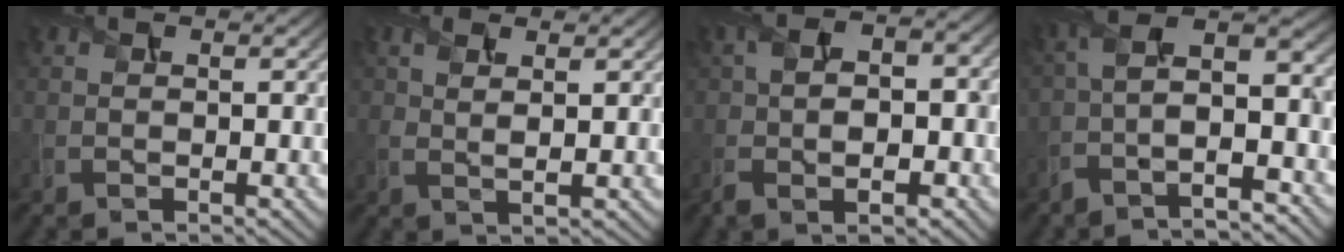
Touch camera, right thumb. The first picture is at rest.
{"total": 2.3, "force": [1.2, 0.8, 1.8], "torque": [-0.044, -0.002, 0.026]}
{"total": 7.7, "force": [-1.8, 4.1, 6.3], "torque": [-0.130, -0.014, -0.029]}
{"total": 10.5, "force": [-3.7, 3.7, 9.1], "torque": [-0.179, 0.008, -0.073]}